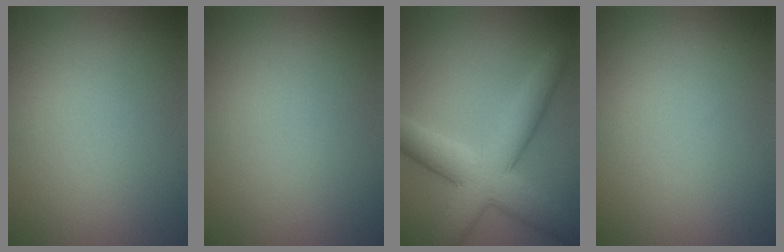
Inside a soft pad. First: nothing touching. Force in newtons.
{"total": 0.0}
{"total": 7.6, "press": 7.6, "slide": 0.2}
{"total": 0.0}